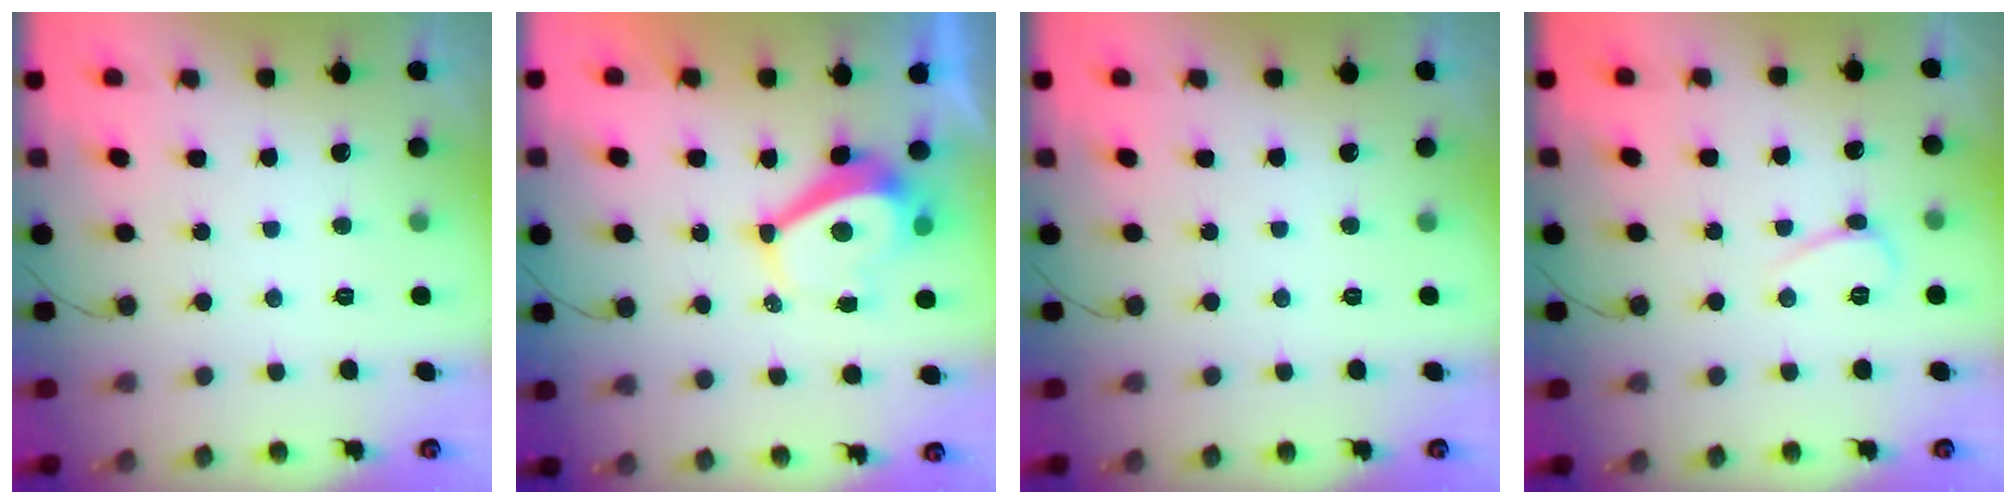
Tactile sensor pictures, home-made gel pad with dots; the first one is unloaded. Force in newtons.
{"total": 5.3, "press": 5.2, "slide": 0.7}
{"total": 0.0}
{"total": 3.6, "press": 3.6, "slide": 0.5}